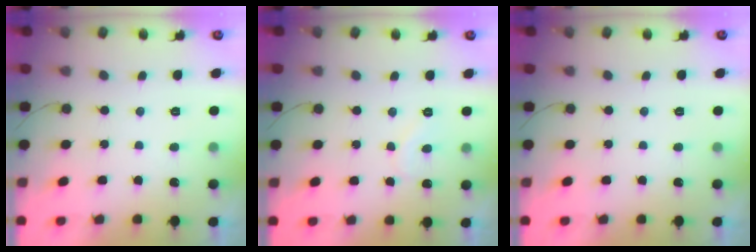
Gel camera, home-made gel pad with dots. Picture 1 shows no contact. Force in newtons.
{"total": 6.3, "press": 6.3, "slide": 0.6}
{"total": 0.0}